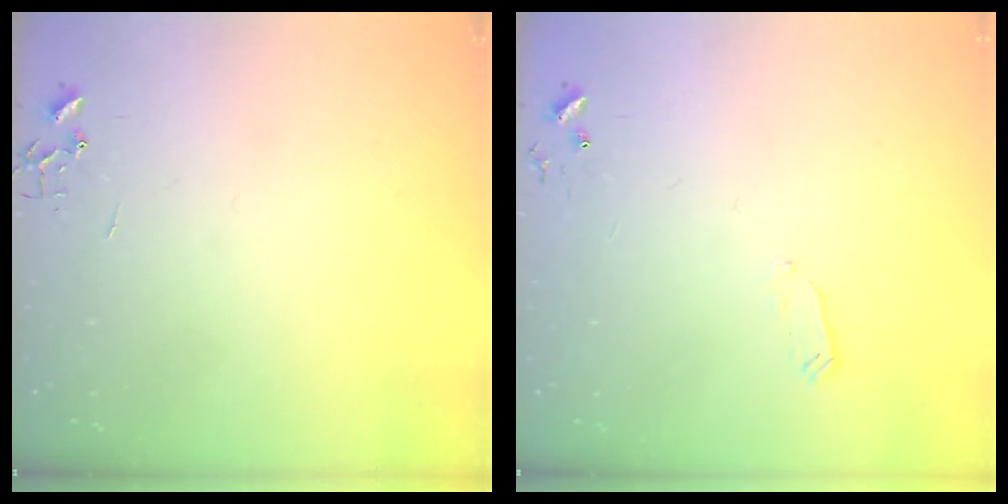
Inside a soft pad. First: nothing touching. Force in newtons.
{"total": 2.4, "press": 2.3, "slide": 0.4}